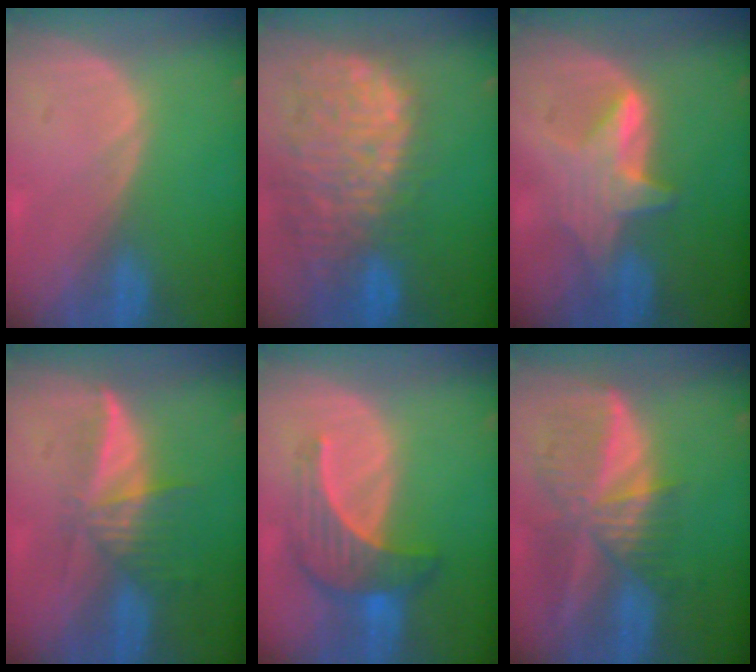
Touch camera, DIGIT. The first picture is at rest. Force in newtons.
{"total": 14.4, "press": 11.9, "slide": 8.2}
{"total": 5.9, "press": 5.8, "slide": 0.8}
{"total": 6.1, "press": 5.5, "slide": 2.5}
{"total": 7.3, "press": 6.7, "slide": 2.9}
{"total": 9.3, "press": 8.1, "slide": 4.6}